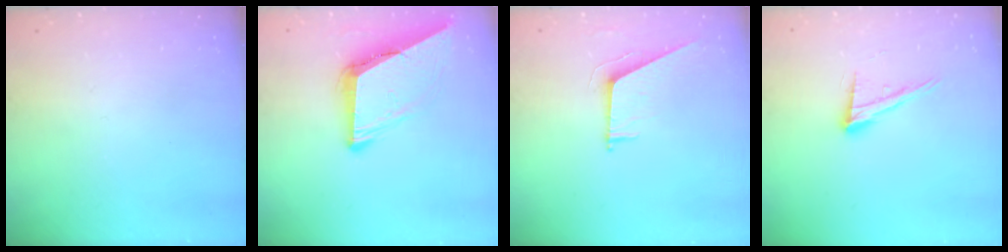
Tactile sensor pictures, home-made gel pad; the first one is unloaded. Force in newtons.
{"total": 9.5, "press": 9.4, "slide": 1.6}
{"total": 6.5, "press": 6.5, "slide": 0.2}
{"total": 13.2, "press": 12.7, "slide": 3.4}